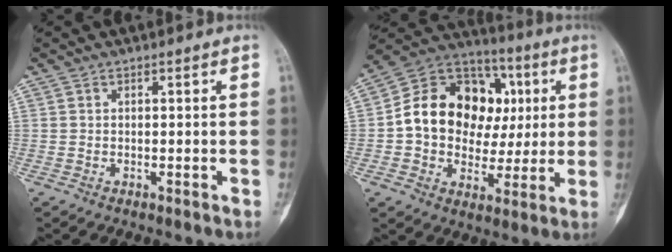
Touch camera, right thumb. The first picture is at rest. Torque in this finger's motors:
{"motor_torque": [0.29, 0.38, 1.25, -0.05, 0.30]}